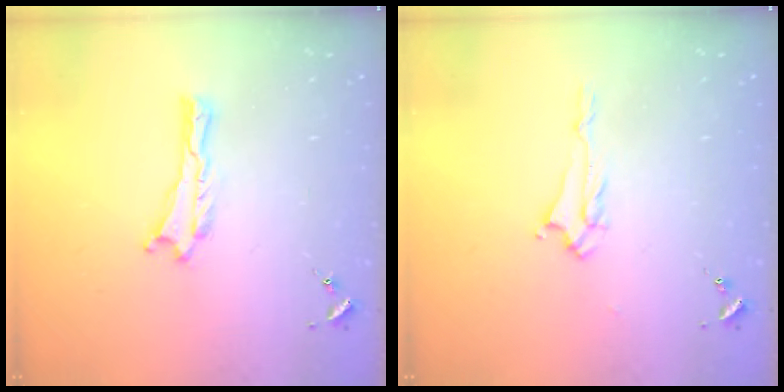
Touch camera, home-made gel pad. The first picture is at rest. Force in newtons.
{"total": 1.3, "press": 1.3, "slide": 0.2}